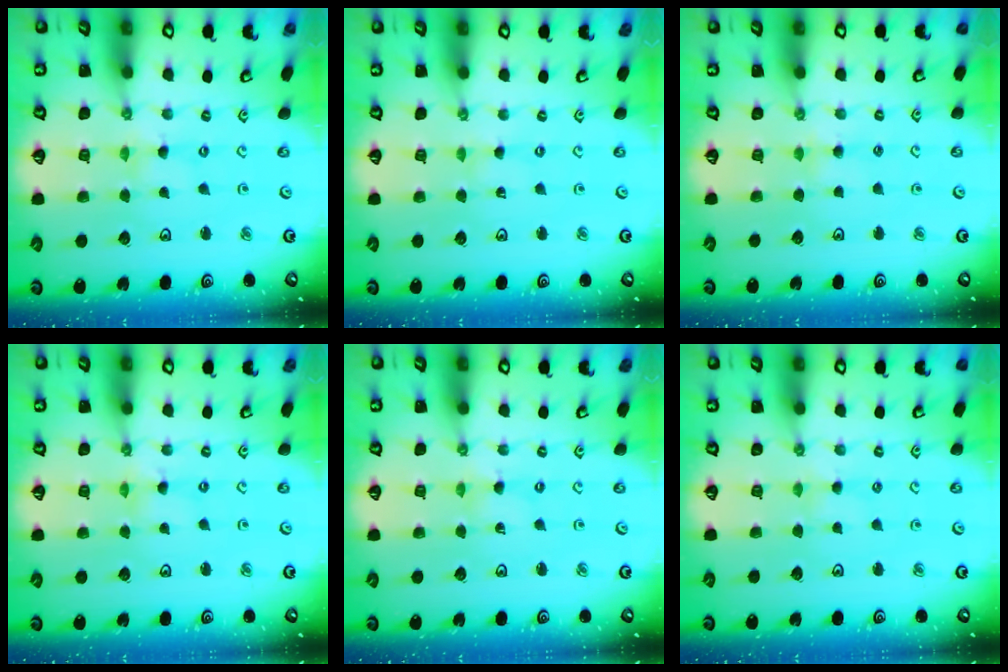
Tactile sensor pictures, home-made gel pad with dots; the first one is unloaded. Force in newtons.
{"total": 0.0}
{"total": 2.9, "press": 2.8, "slide": 0.6}
{"total": 0.0}
{"total": 0.0}
{"total": 1.5, "press": 1.4, "slide": 0.4}